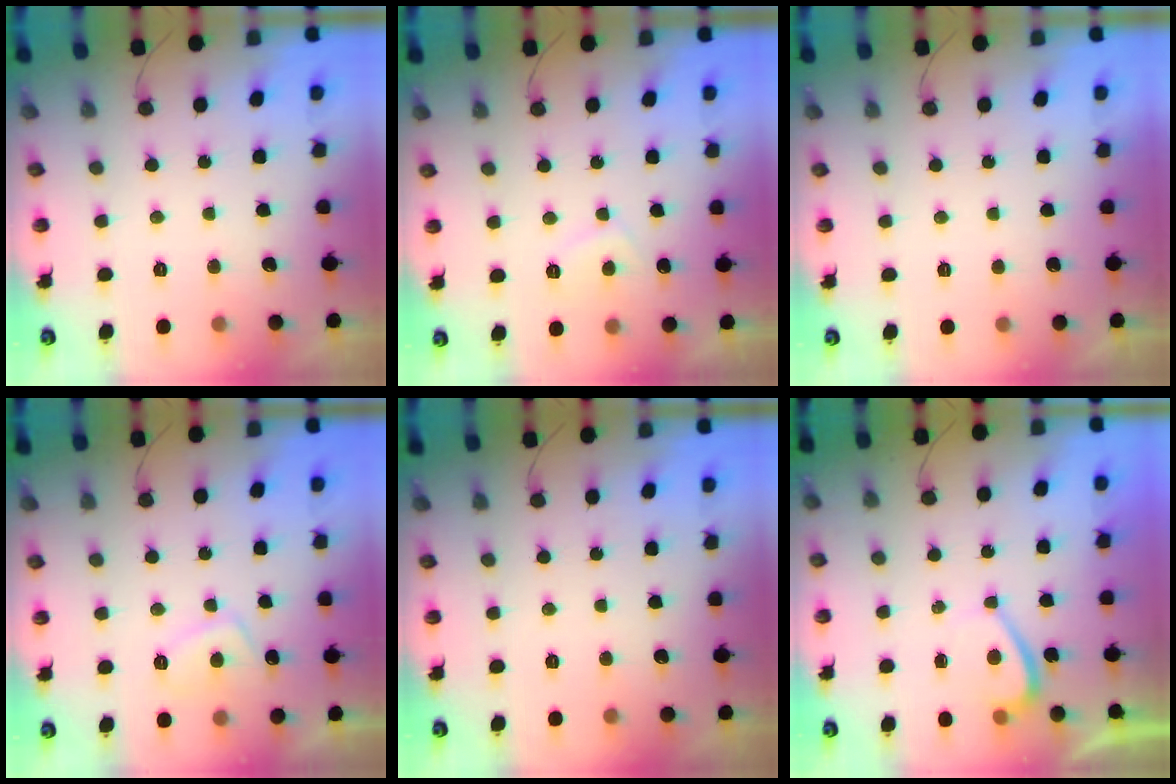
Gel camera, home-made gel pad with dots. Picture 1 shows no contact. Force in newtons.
{"total": 2.7, "press": 2.6, "slide": 0.8}
{"total": 2.2, "press": 2.2, "slide": 0.3}
{"total": 3.9, "press": 3.8, "slide": 1.0}
{"total": 0.0}
{"total": 2.0, "press": 1.9, "slide": 0.6}